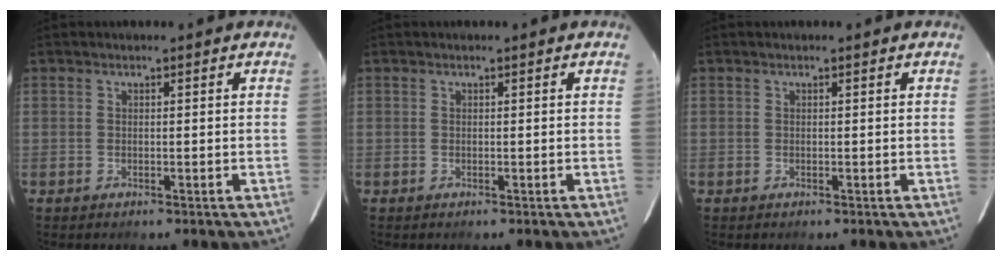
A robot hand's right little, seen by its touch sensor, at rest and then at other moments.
{"total": 0.0}
{"total": 0.0}